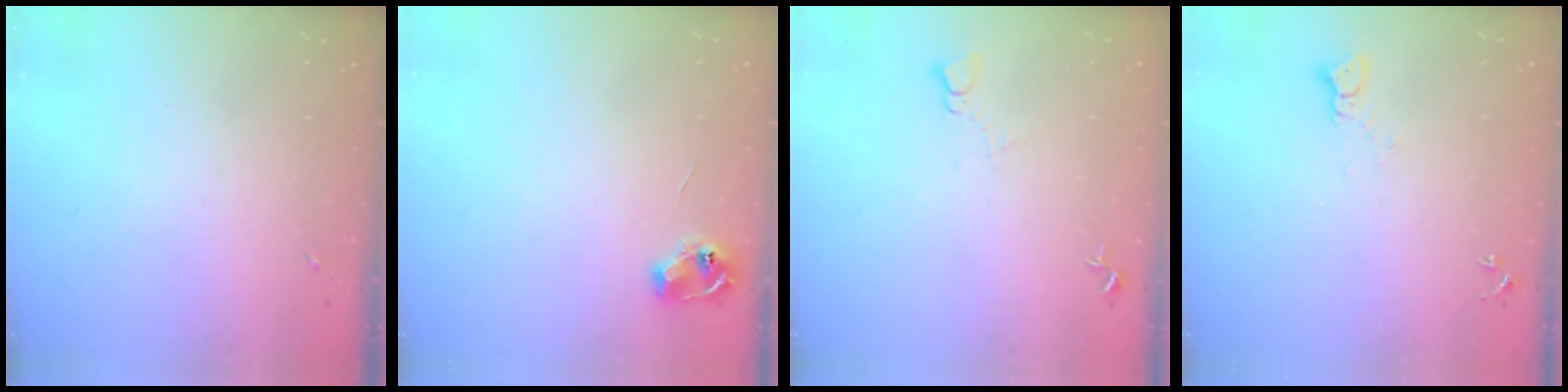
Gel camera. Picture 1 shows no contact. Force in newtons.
{"total": 6.0, "press": 6.0, "slide": 0.7}
{"total": 3.7, "press": 3.7, "slide": 0.3}
{"total": 3.3, "press": 3.3, "slide": 0.3}